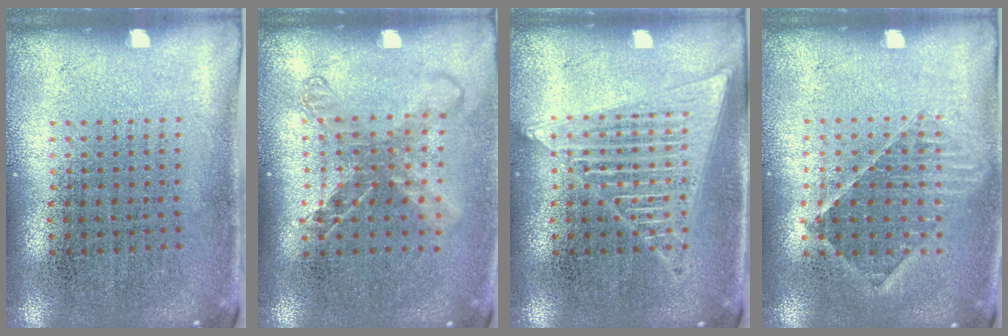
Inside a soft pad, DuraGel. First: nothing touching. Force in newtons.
{"total": 1.5, "press": 1.3, "slide": 0.9}
{"total": 2.9, "press": 2.9, "slide": 0.3}
{"total": 1.2, "press": 1.1, "slide": 0.5}